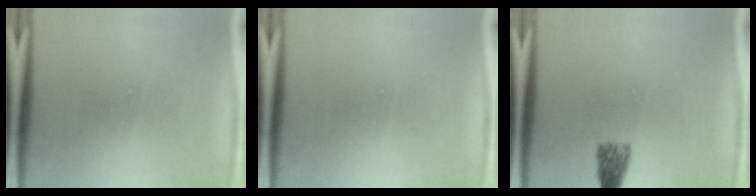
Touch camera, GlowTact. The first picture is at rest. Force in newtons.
{"total": 0.0}
{"total": 2.7}